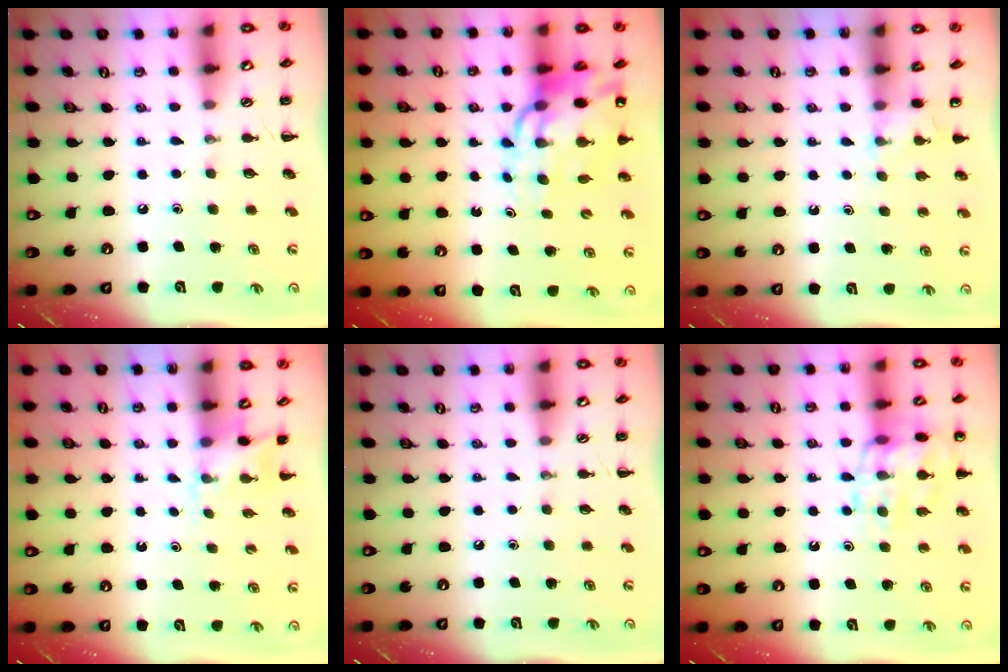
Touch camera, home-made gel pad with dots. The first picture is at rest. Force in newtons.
{"total": 14.1, "press": 13.5, "slide": 4.0}
{"total": 4.0, "press": 3.8, "slide": 1.3}
{"total": 3.0, "press": 2.9, "slide": 0.9}
{"total": 0.0}
{"total": 14.3, "press": 14.1, "slide": 2.0}